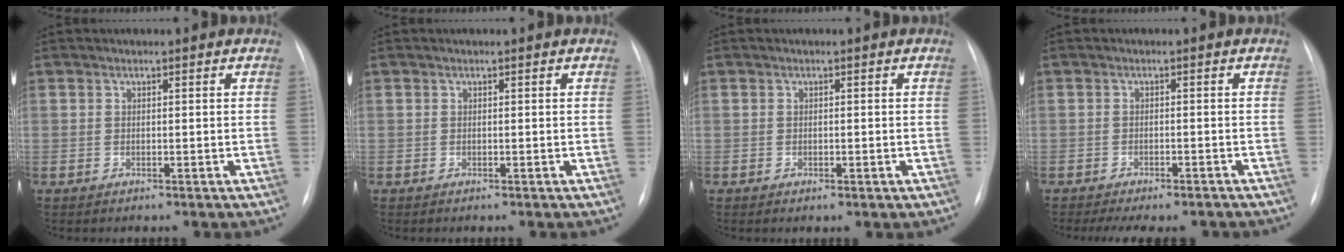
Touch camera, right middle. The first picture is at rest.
{"total": 0.0}
{"total": 1.0, "force": [-0.4, 0.4, 0.8], "torque": [-0.011, -0.001, -0.004]}
{"total": 9.7, "force": [-8.1, 3.1, 4.3], "torque": [-0.063, -0.002, -0.102]}